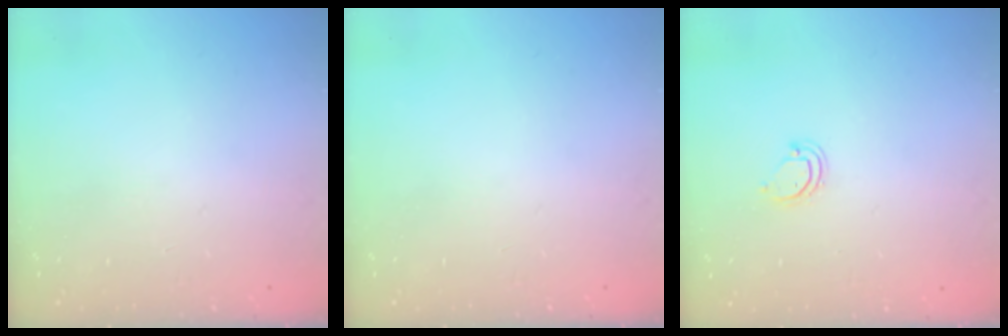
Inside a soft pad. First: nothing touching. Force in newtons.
{"total": 0.0}
{"total": 3.6, "press": 3.5, "slide": 0.4}